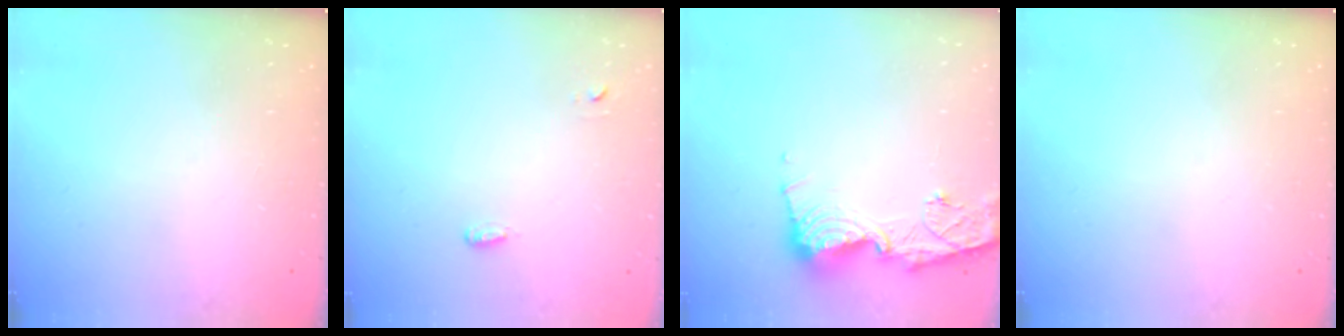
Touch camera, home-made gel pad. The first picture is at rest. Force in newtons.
{"total": 2.8, "press": 2.7, "slide": 0.6}
{"total": 11.2, "press": 11.2, "slide": 1.3}
{"total": 0.0}